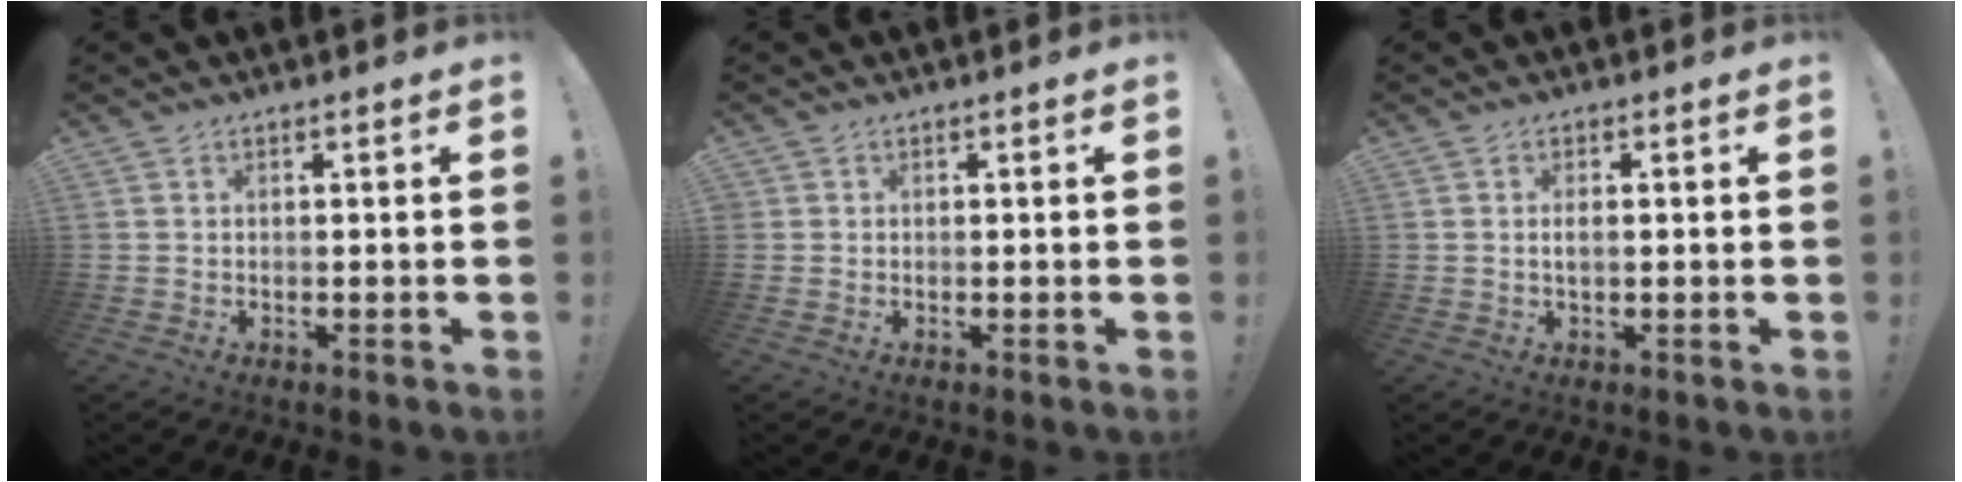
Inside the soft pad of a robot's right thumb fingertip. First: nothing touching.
{"total": 0.6, "force": [0.2, 0.6, -0.1], "torque": [0.001, 0.001, 0.004]}
{"total": 1.6, "force": [-0.2, 0.6, 1.5], "torque": [-0.026, 0.001, -0.005]}